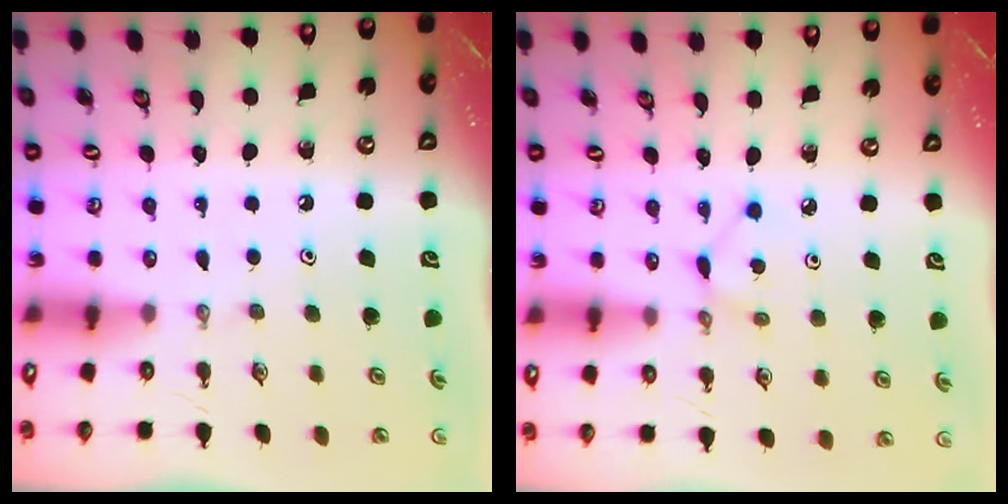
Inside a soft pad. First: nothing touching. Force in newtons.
{"total": 1.6, "press": 1.6, "slide": 0.2}